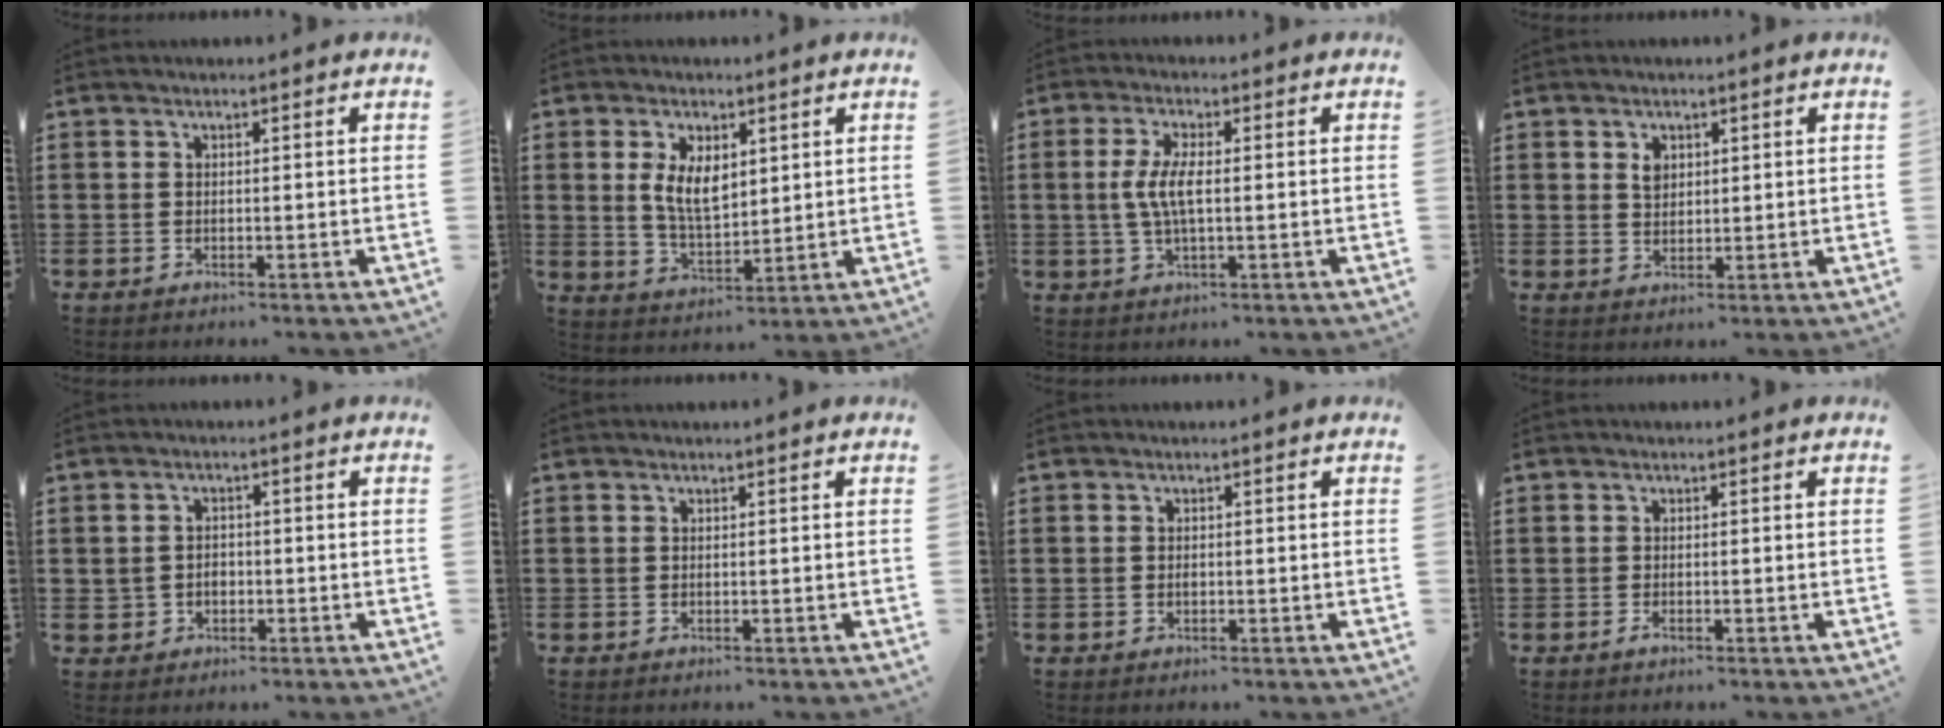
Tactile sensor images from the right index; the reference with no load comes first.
{"total": 6.4, "force": [1.6, 3.4, 5.2], "torque": [-0.103, 0.005, 0.027]}
{"total": 5.2, "force": [-0.1, 1.5, 5.0], "torque": [-0.113, -0.007, -0.010]}
{"total": 2.2, "force": [1.0, 1.6, 1.2], "torque": [-0.028, 0.005, 0.019]}
{"total": 2.1, "force": [-0.6, 2.0, 0.7], "torque": [-0.019, 0.005, -0.015]}
{"total": 0.0}
{"total": 0.8, "force": [-0.2, 0.6, 0.5], "torque": [-0.012, 0.001, -0.003]}
{"total": 0.6, "force": [-0.3, 0.2, 0.4], "torque": [-0.010, -0.007, -0.003]}